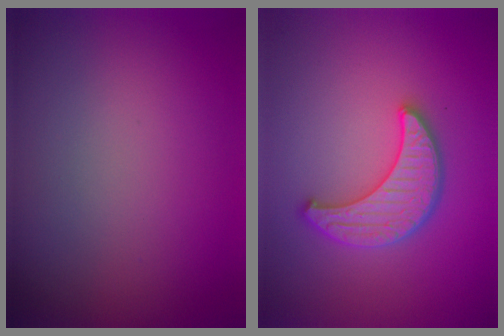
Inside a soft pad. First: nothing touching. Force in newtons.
{"total": 4.1, "press": 3.7, "slide": 1.8}